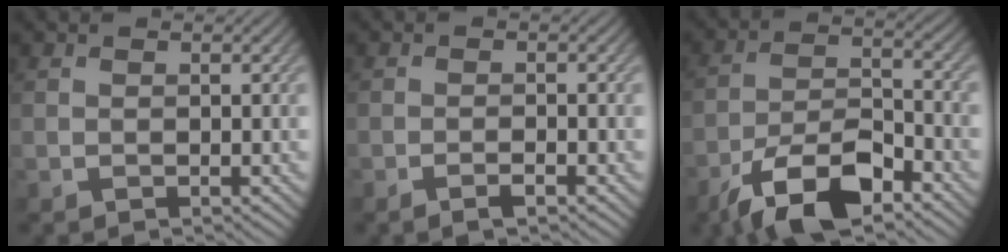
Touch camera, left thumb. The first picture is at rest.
{"total": 1.4, "force": [-1.0, 0.2, 1.0], "torque": [-0.017, 0.005, -0.020]}
{"total": 10.8, "force": [-7.4, 3.9, 6.8], "torque": [-0.121, 0.000, -0.149]}